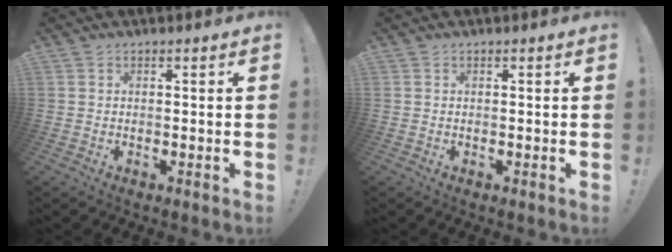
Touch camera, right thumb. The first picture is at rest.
{"total": 0.0}